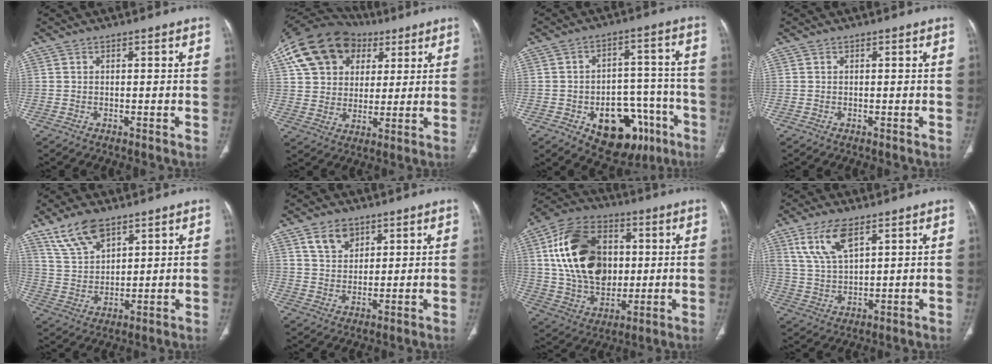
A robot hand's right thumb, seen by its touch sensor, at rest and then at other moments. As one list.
[{"total": 20.1, "force": [8.8, 14.7, 10.5], "torque": [-0.186, 0.022, 0.154]}, {"total": 17.7, "force": [-8.1, 10.8, 11.4], "torque": [-0.108, 0.056, -0.101]}, {"total": 0.0}, {"total": 9.8, "force": [6.8, 4.6, 5.5], "torque": [-0.094, -0.026, 0.141]}, {"total": 6.0, "force": [3.5, 4.0, 2.8], "torque": [-0.031, -0.021, 0.070]}, {"total": 21.8, "force": [3.7, 15.3, 15.1], "torque": [-0.250, 0.001, 0.071]}, {"total": 9.4, "force": [5.2, 3.8, 6.9], "torque": [-0.138, -0.017, 0.111]}]